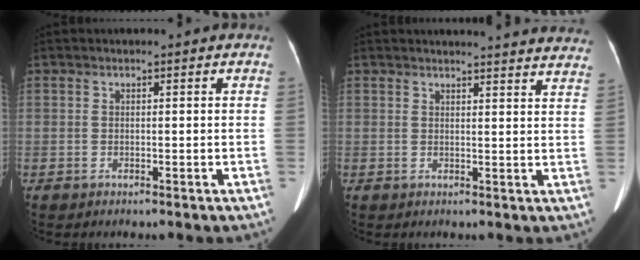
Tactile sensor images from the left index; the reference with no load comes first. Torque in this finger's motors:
{"motor_torque": [-0.28, -0.60, 0.00, 0.02]}